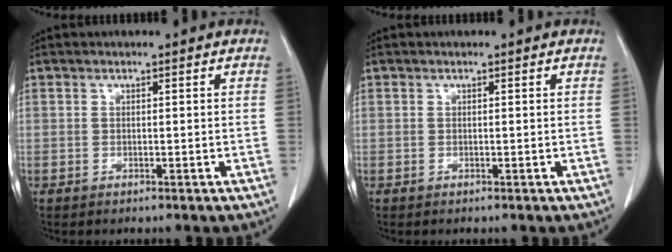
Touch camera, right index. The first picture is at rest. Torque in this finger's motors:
{"motor_torque": [0.00, 0.00, 0.00, 0.00]}